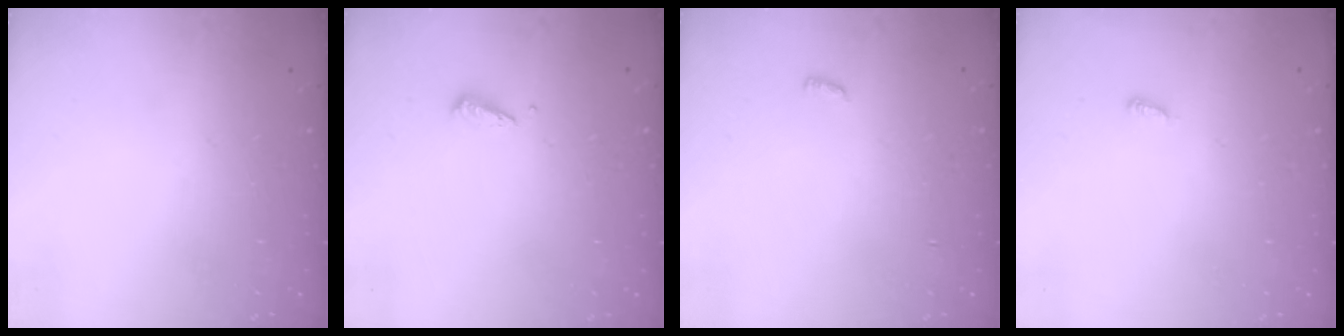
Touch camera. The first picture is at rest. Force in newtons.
{"total": 2.9, "press": 2.9, "slide": 0.4}
{"total": 6.9, "press": 2.6, "slide": 6.4}
{"total": 2.9, "press": 2.9, "slide": 0.3}